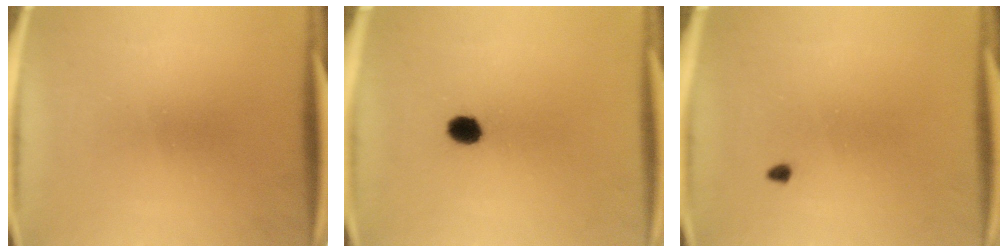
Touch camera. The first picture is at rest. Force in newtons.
{"total": 3.7}
{"total": 0.7}